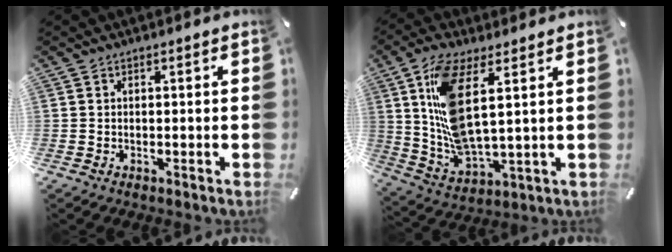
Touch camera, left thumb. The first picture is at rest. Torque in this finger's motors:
{"motor_torque": [0.90, 0.44, 1.63, -0.28, 0.30]}